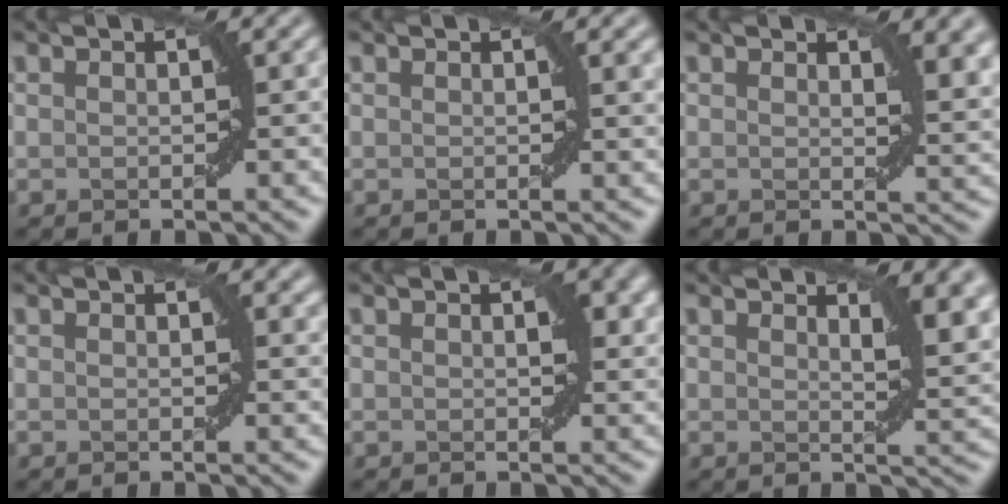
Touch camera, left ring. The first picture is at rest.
{"total": 0.9, "force": [0.4, 0.1, 0.8], "torque": [-0.009, -0.002, 0.006]}
{"total": 3.4, "force": [1.7, 1.2, 2.7], "torque": [-0.032, -0.005, 0.030]}
{"total": 1.0, "force": [0.5, 0.5, 0.7], "torque": [-0.002, -0.004, 0.008]}
{"total": 2.1, "force": [0.6, 1.1, 1.7], "torque": [-0.016, -0.001, 0.011]}
{"total": 4.4, "force": [2.4, 1.4, 3.4], "torque": [-0.039, -0.002, 0.039]}